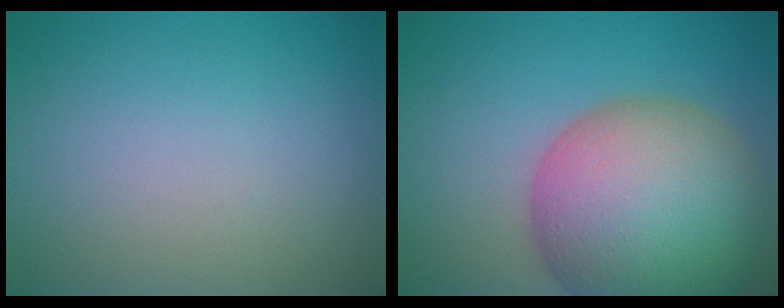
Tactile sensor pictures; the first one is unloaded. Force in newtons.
{"total": 14.9, "press": 14.9, "slide": 0.9}